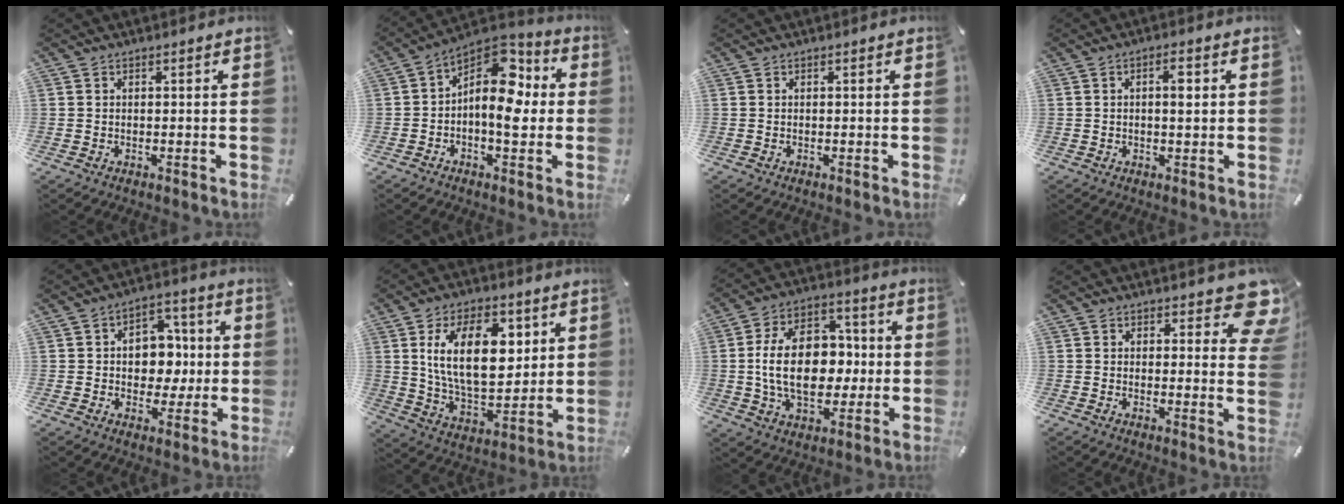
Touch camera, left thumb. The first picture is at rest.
{"total": 12.7, "force": [1.2, 7.5, 10.2], "torque": [-0.155, -0.028, 0.014]}
{"total": 0.0}
{"total": 3.3, "force": [0.6, 1.1, 3.0], "torque": [-0.047, 0.001, 0.003]}
{"total": 9.5, "force": [0.2, 8.2, 4.8], "torque": [-0.060, 0.006, 0.005]}
{"total": 18.0, "force": [5.7, 10.4, 13.5], "torque": [-0.246, -0.003, 0.095]}
{"total": 18.6, "force": [-0.3, 12.8, 13.5], "torque": [-0.254, 0.009, -0.007]}
{"total": 9.0, "force": [5.7, 4.3, 5.4], "torque": [-0.043, -0.040, 0.096]}